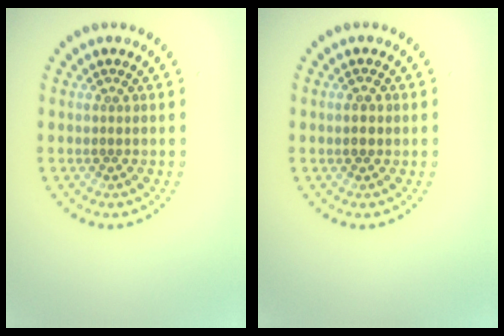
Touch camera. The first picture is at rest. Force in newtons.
{"total": 1.8, "press": 1.8, "slide": 0.2}